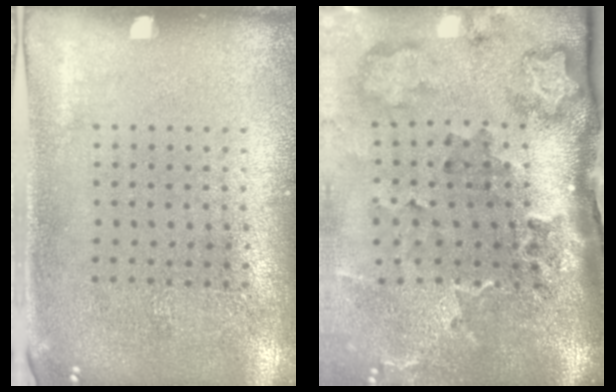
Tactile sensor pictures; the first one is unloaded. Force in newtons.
{"total": 3.7, "press": 2.4, "slide": 2.8}